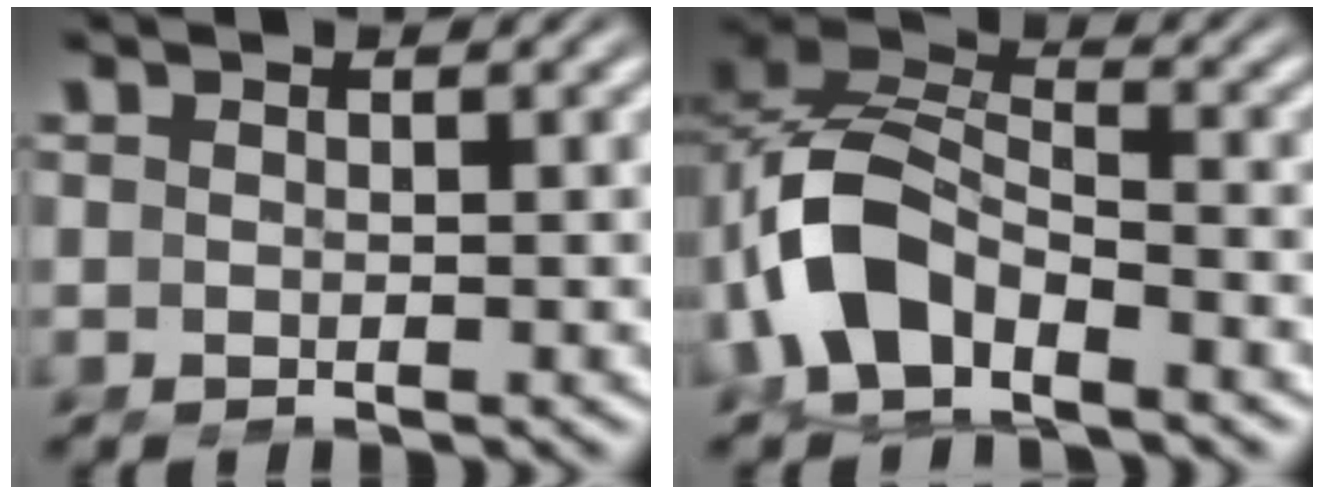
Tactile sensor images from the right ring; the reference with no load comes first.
{"total": 8.7, "force": [-2.0, 6.9, 5.0], "torque": [-0.147, -0.022, -0.039]}